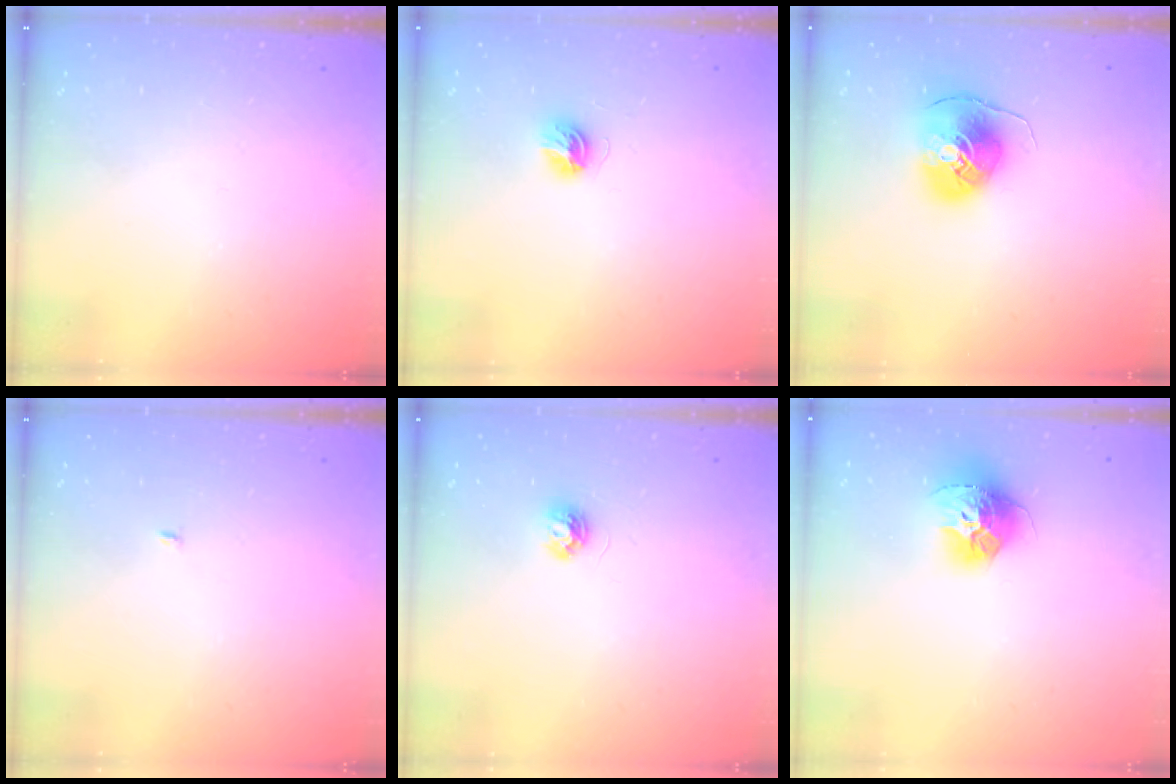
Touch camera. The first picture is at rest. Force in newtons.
{"total": 4.6, "press": 4.6, "slide": 0.6}
{"total": 9.0, "press": 8.8, "slide": 1.5}
{"total": 1.9, "press": 1.9, "slide": 0.2}
{"total": 3.8, "press": 3.8, "slide": 0.4}
{"total": 13.6, "press": 13.5, "slide": 1.4}